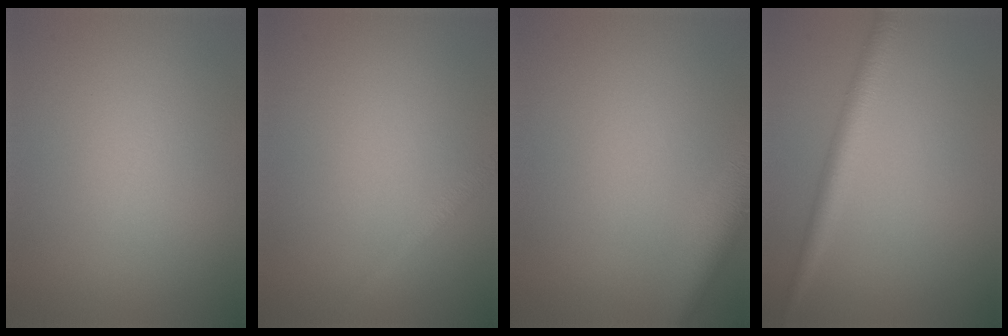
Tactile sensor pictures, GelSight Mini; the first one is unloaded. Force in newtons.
{"total": 1.2, "press": 1.2, "slide": 0.1}
{"total": 4.6, "press": 4.6, "slide": 0.5}
{"total": 2.8, "press": 2.8, "slide": 0.2}